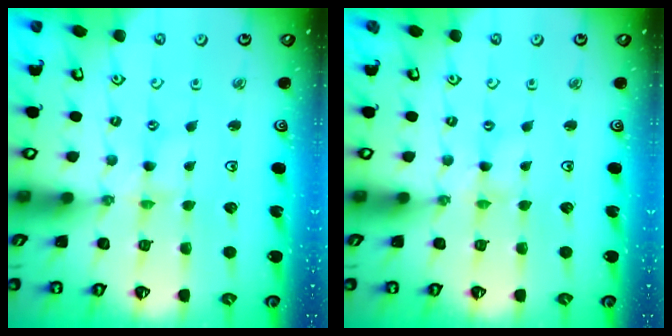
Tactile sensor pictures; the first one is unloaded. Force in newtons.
{"total": 0.0}